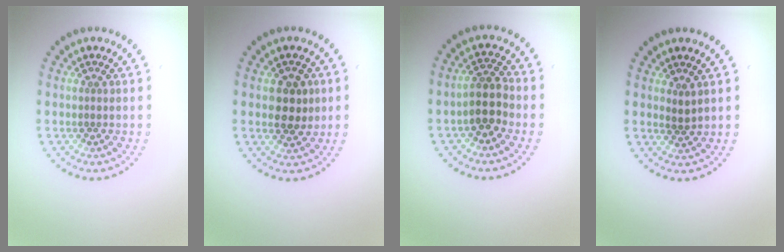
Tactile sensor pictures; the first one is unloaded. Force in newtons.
{"total": 2.9, "press": 2.8, "slide": 0.4}
{"total": 2.8, "press": 2.5, "slide": 1.3}
{"total": 1.0, "press": 0.8, "slide": 0.5}